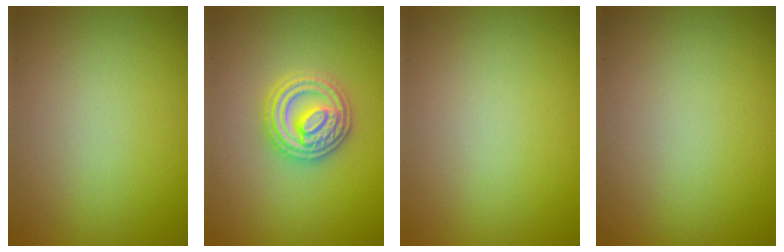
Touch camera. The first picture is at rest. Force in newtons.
{"total": 4.8, "press": 4.7, "slide": 0.6}
{"total": 0.0}
{"total": 0.0}